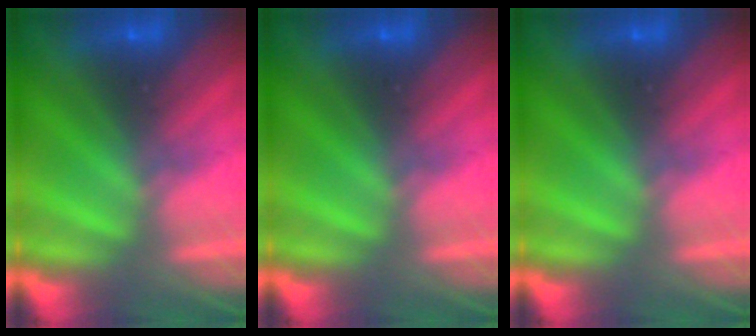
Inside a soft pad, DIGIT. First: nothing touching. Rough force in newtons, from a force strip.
{"total": 0.0}
{"total": 0.0}